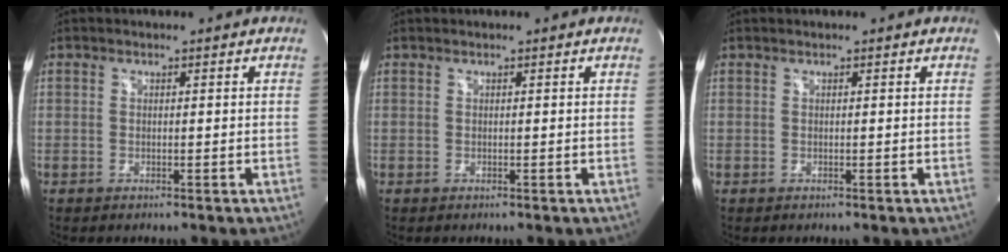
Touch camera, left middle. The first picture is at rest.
{"total": 0.0}
{"total": 0.0}